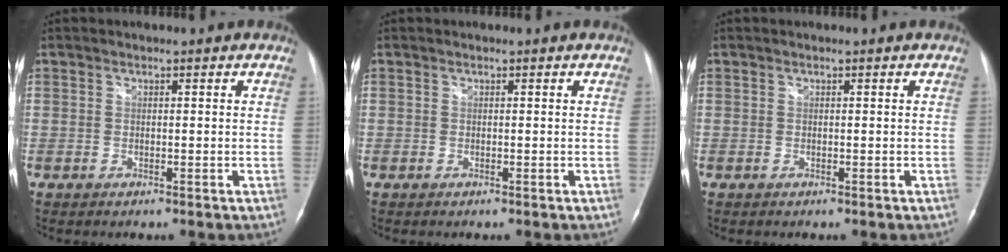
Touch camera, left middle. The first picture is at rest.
{"total": 0.0}
{"total": 0.0}